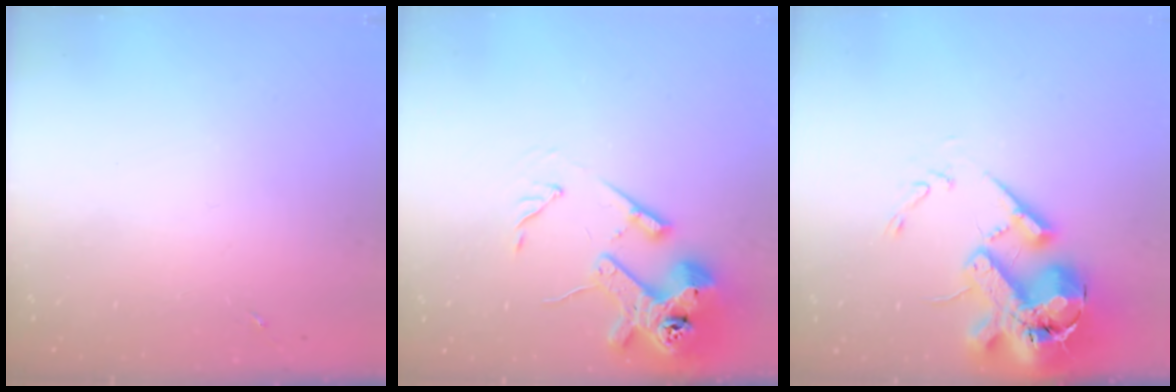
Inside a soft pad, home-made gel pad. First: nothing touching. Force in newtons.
{"total": 15.7, "press": 15.5, "slide": 2.1}
{"total": 20.8, "press": 20.5, "slide": 3.5}